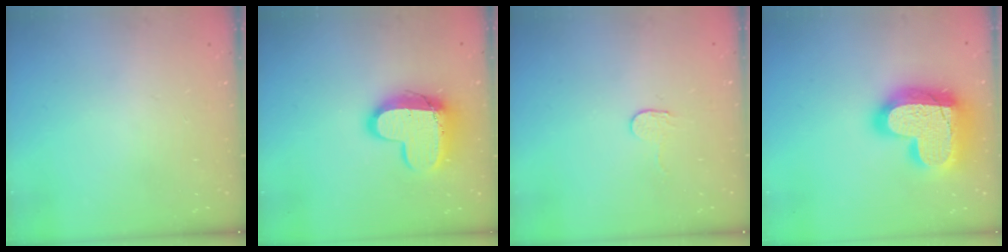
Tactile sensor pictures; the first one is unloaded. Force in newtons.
{"total": 14.2, "press": 14.1, "slide": 1.1}
{"total": 2.7, "press": 2.7, "slide": 0.2}
{"total": 26.4, "press": 26.3, "slide": 2.0}